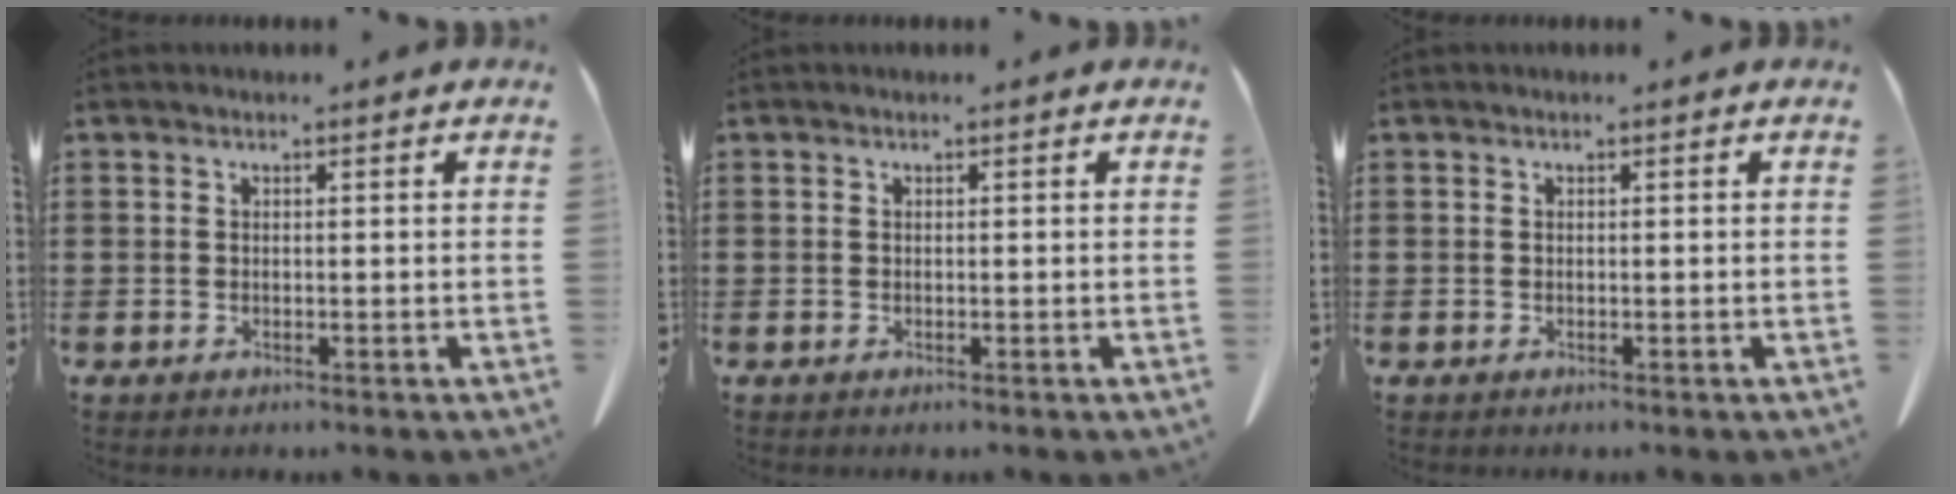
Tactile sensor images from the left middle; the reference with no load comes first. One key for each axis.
{"total": 0.0}
{"total": 0.0}